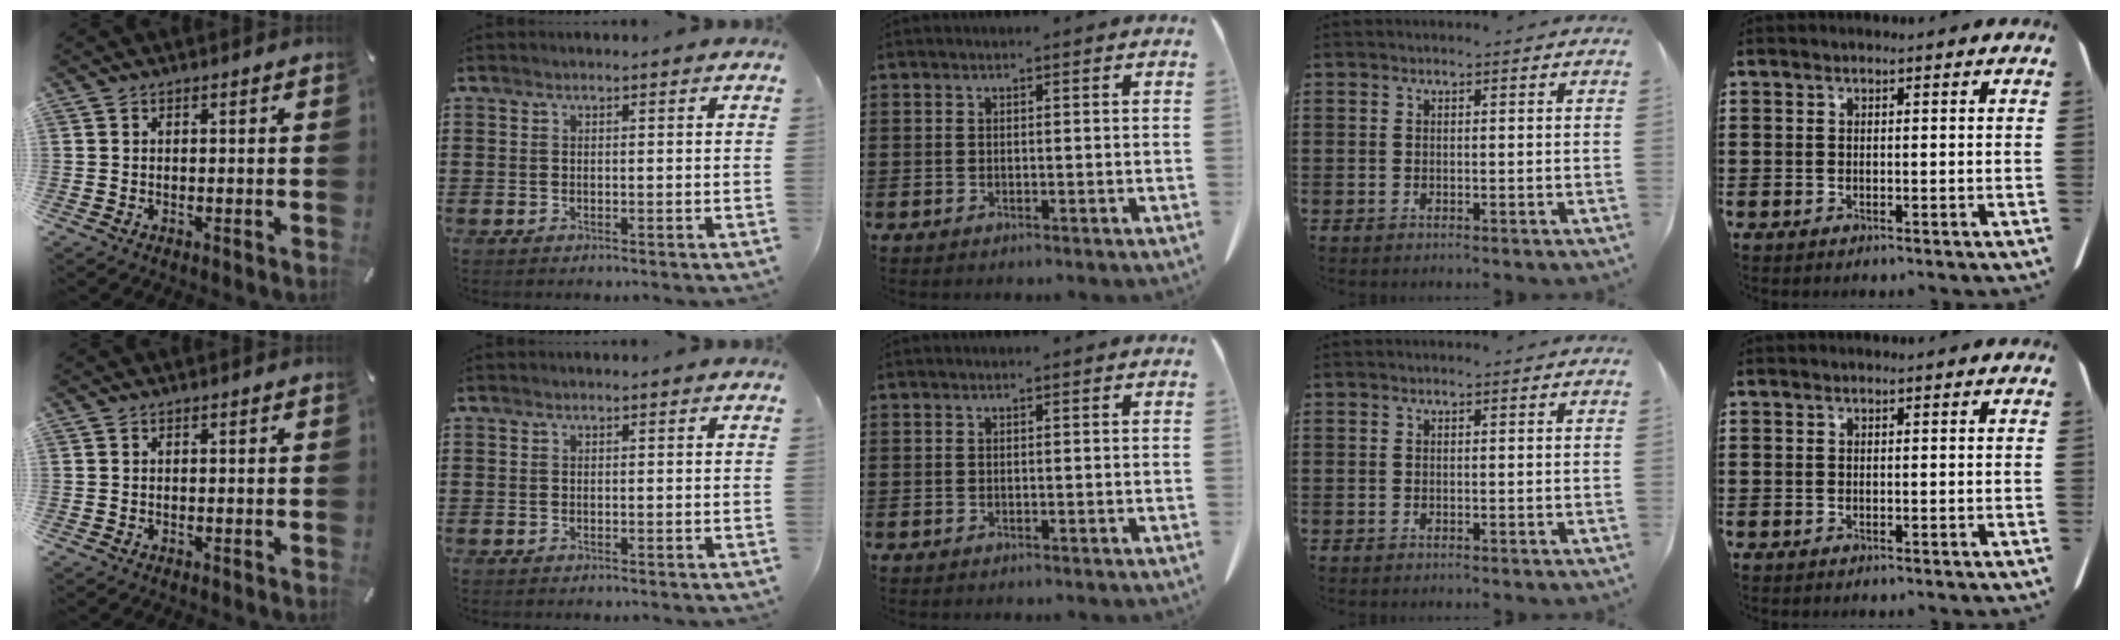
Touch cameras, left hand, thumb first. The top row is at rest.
{}